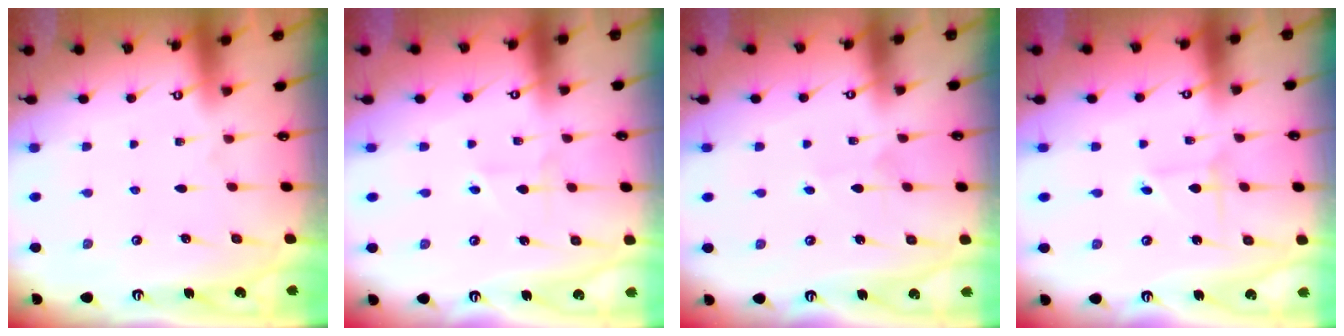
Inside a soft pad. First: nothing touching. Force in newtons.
{"total": 1.6, "press": 1.5, "slide": 0.5}
{"total": 2.1, "press": 2.1, "slide": 0.1}
{"total": 1.0, "press": 1.0, "slide": 0.1}